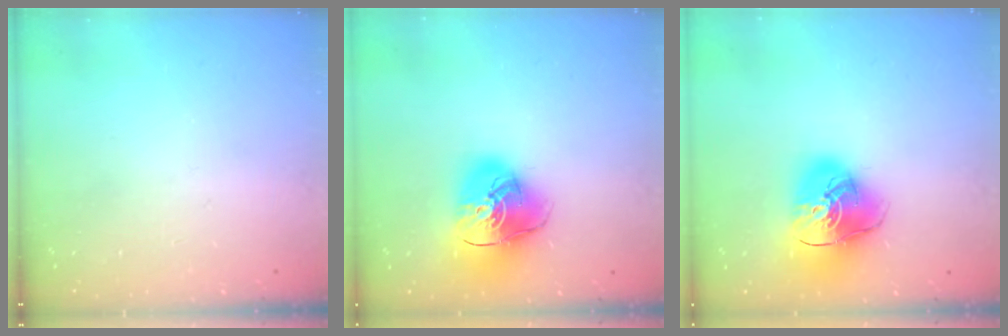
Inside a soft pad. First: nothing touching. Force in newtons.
{"total": 16.7, "press": 16.5, "slide": 2.0}
{"total": 16.7, "press": 16.5, "slide": 2.0}